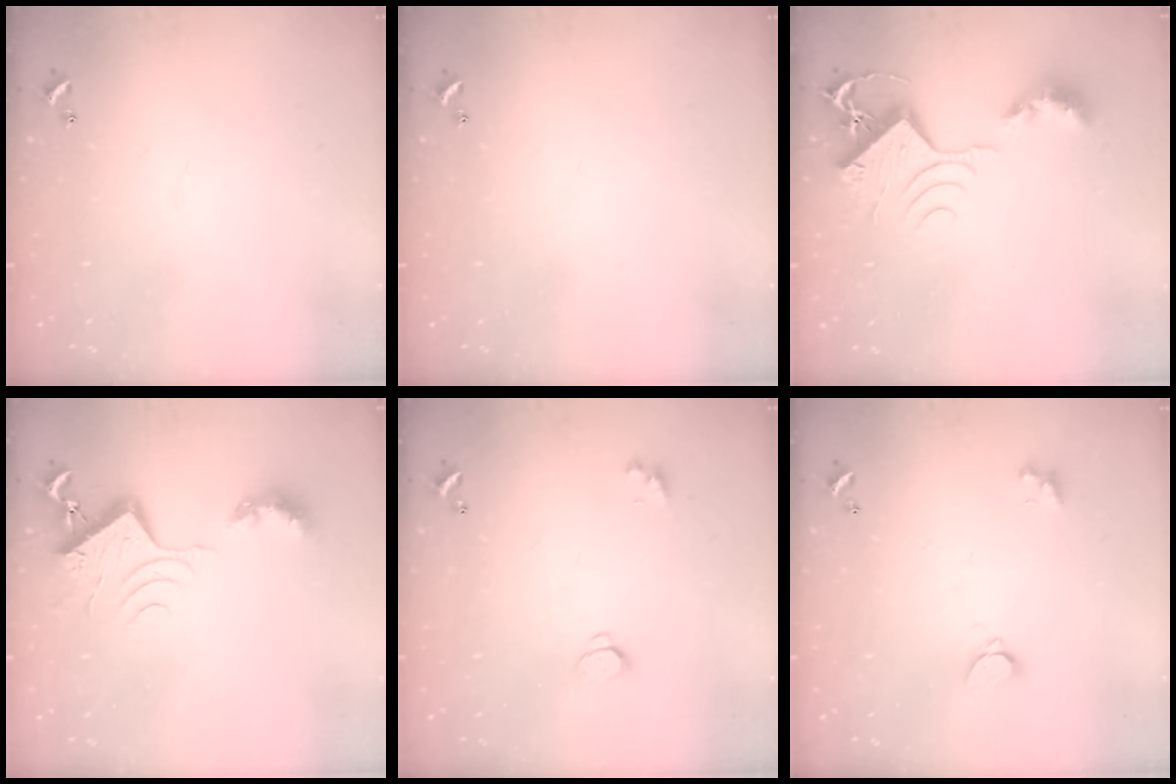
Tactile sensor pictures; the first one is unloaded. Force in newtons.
{"total": 0.0}
{"total": 9.4, "press": 9.4, "slide": 1.1}
{"total": 9.5, "press": 9.4, "slide": 1.1}
{"total": 1.6, "press": 1.5, "slide": 0.4}
{"total": 2.1, "press": 1.8, "slide": 1.0}